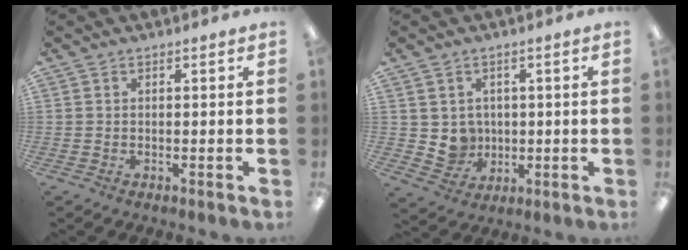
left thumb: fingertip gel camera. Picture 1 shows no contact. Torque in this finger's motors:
{"motor_torque": [-0.30, 0.30, -0.20, 0.01, 0.00]}